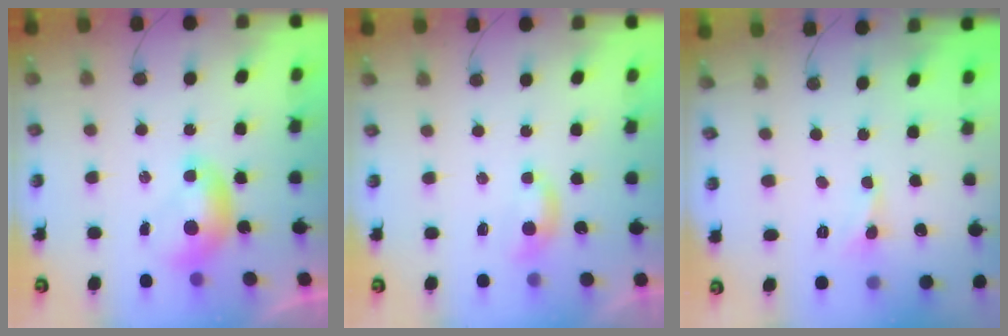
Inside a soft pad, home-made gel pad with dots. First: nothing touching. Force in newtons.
{"total": 1.9, "press": 1.9, "slide": 0.5}
{"total": 0.0}